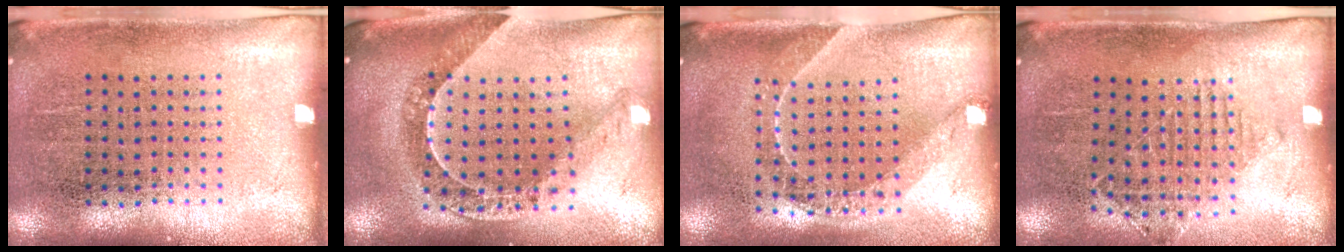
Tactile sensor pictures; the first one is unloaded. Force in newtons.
{"total": 1.2, "press": 1.1, "slide": 0.3}
{"total": 1.6, "press": 1.4, "slide": 0.9}
{"total": 1.2, "press": 1.1, "slide": 0.4}